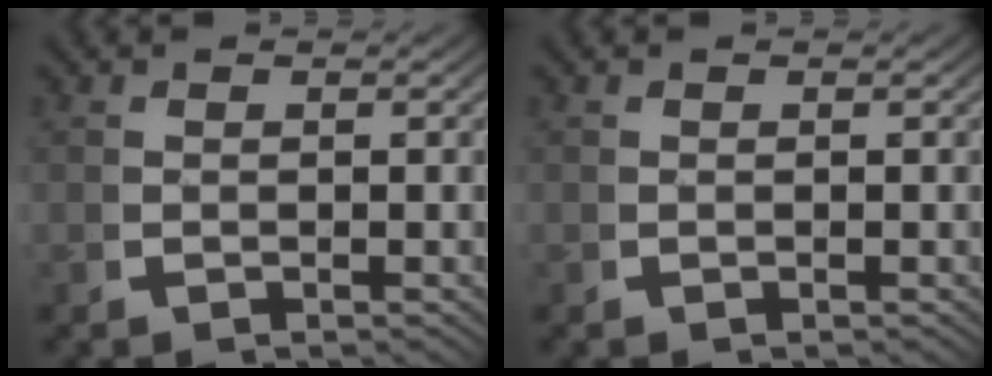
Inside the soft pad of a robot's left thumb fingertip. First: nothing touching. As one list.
[{"total": 0.0}]